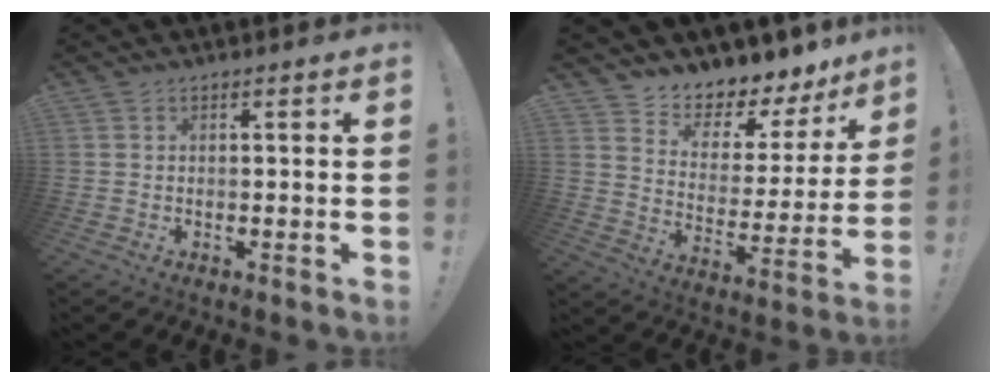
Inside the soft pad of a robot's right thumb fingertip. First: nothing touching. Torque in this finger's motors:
{"motor_torque": [-0.46, 2.34, -0.18, 0.70, -0.01]}